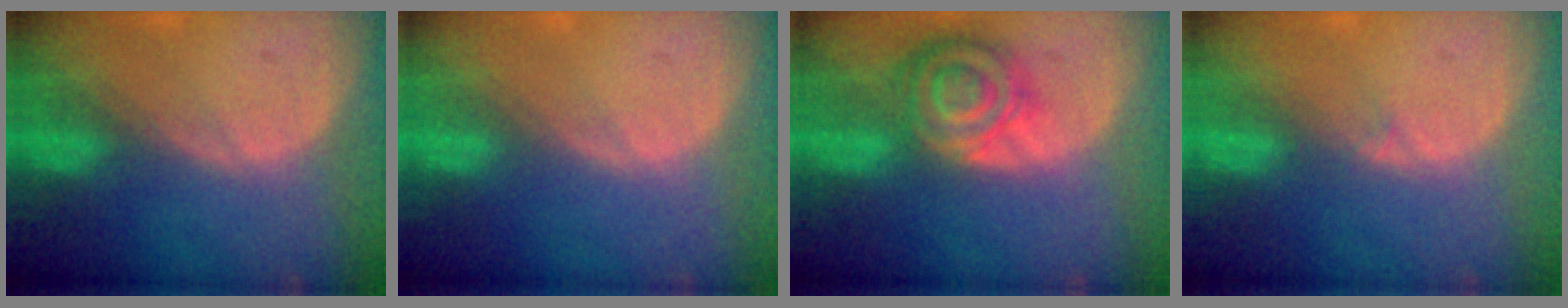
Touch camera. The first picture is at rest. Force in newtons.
{"total": 0.0}
{"total": 8.2, "press": 7.1, "slide": 4.1}
{"total": 0.9, "press": 0.5, "slide": 0.7}